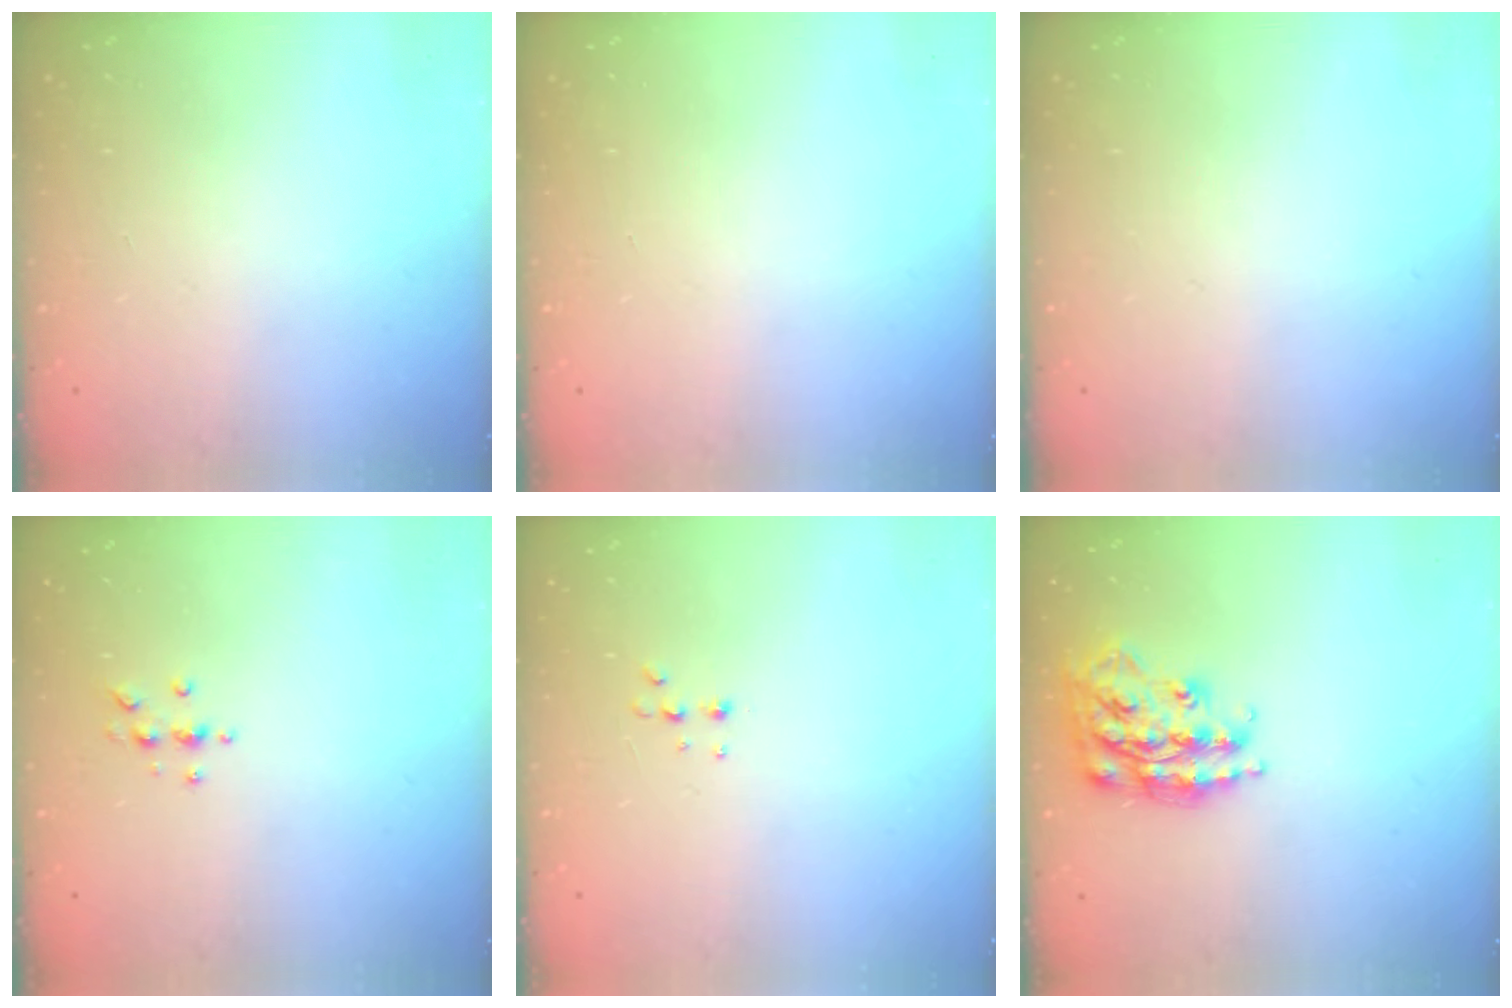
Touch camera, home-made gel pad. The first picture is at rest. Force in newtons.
{"total": 0.0}
{"total": 0.0}
{"total": 4.6, "press": 4.6, "slide": 0.6}
{"total": 4.4, "press": 4.3, "slide": 1.0}
{"total": 17.9, "press": 17.8, "slide": 1.1}